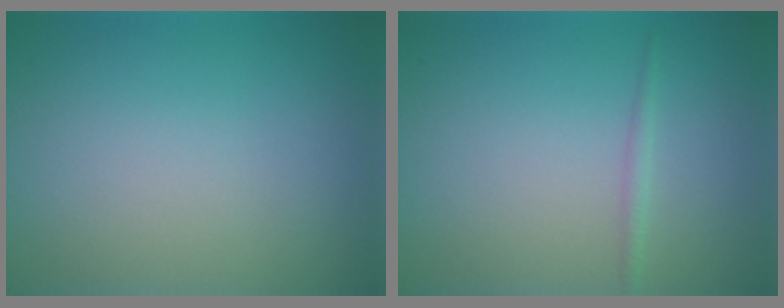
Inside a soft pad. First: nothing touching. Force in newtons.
{"total": 0.8, "press": 0.8, "slide": 0.1}